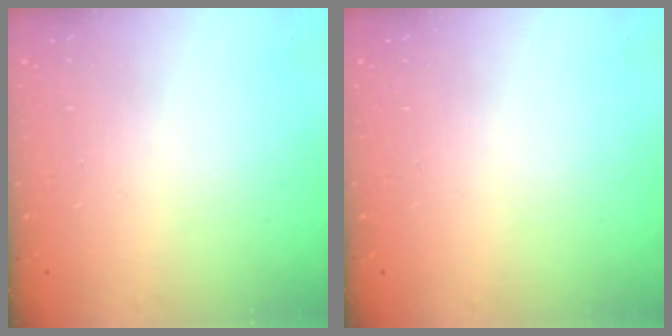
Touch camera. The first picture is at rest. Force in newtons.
{"total": 0.0}